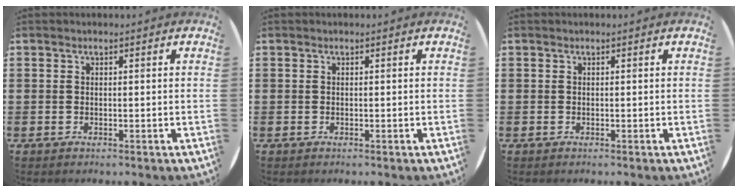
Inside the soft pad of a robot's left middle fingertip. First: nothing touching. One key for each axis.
{"total": 0.0}
{"total": 0.0}